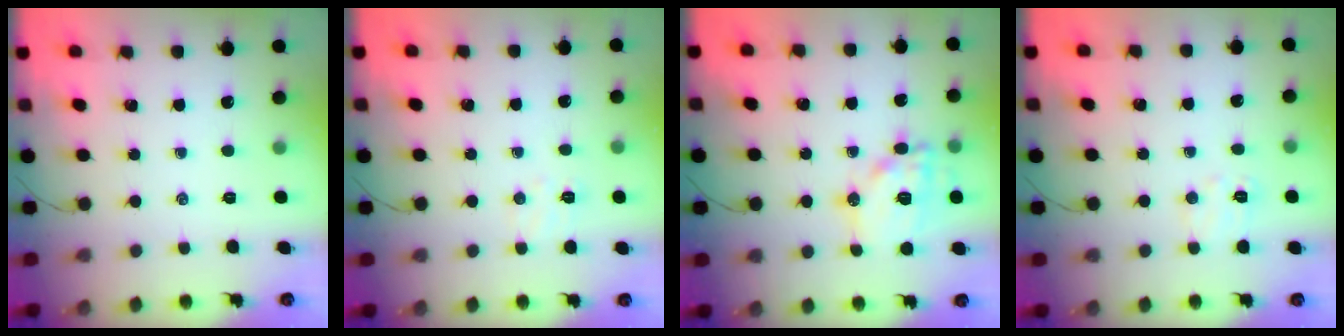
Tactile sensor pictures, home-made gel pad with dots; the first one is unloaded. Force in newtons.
{"total": 4.9, "press": 4.7, "slide": 1.2}
{"total": 14.7, "press": 14.6, "slide": 1.8}
{"total": 6.8, "press": 6.6, "slide": 1.4}